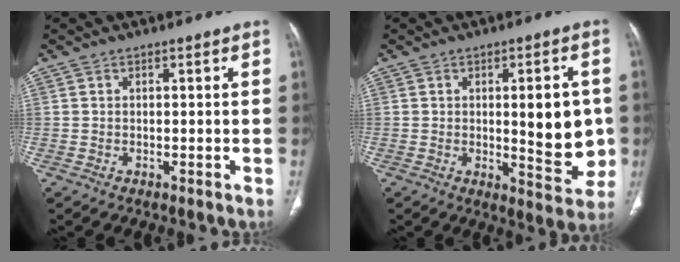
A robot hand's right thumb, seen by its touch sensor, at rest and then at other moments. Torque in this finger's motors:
{"motor_torque": [2.15, 2.86, 1.21, 0.28, 0.07]}